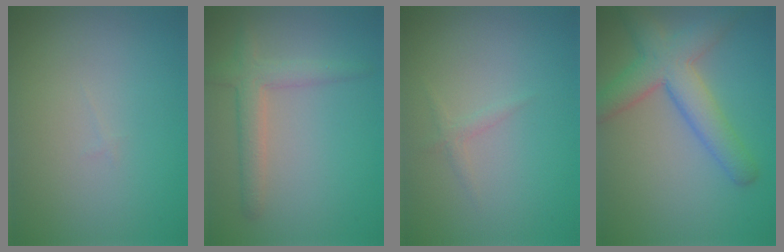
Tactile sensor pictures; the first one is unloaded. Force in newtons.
{"total": 3.0, "press": 3.0, "slide": 0.2}
{"total": 0.8, "press": 0.8, "slide": 0.1}
{"total": 5.9, "press": 5.9, "slide": 0.3}